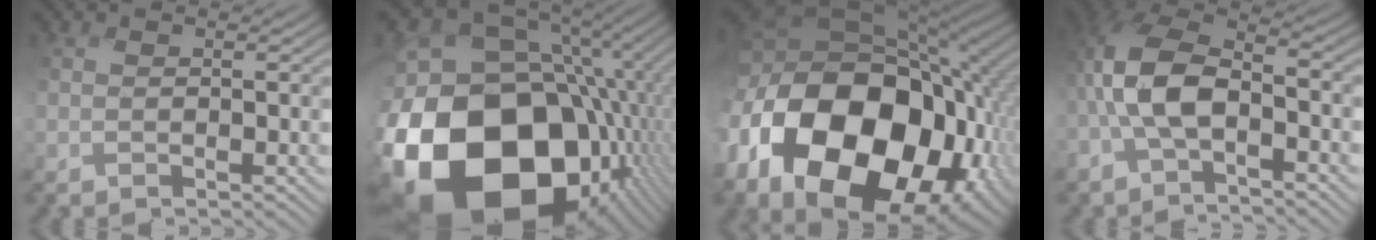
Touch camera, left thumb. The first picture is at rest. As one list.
[{"total": 22.9, "force": [-7.2, 16.7, 13.9], "torque": [-0.318, -0.065, -0.091]}, {"total": 21.0, "force": [-6.5, 14.5, 13.6], "torque": [-0.302, -0.043, -0.091]}, {"total": 8.5, "force": [-2.7, 4.6, 6.7], "torque": [-0.152, 0.009, -0.069]}]